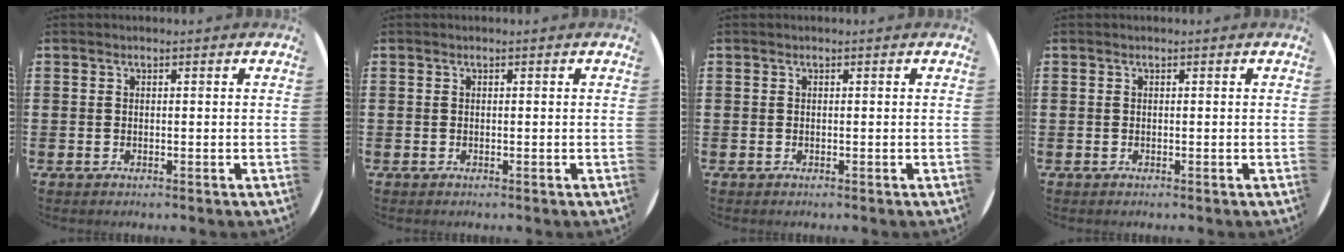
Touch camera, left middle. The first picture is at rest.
{"total": 0.0}
{"total": 0.0}
{"total": 0.0}